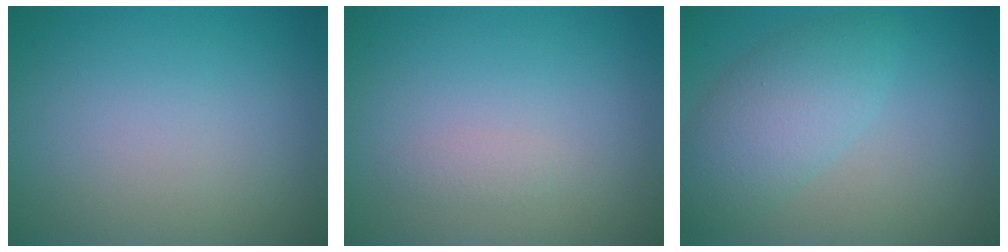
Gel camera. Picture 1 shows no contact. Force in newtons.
{"total": 0.7, "press": 0.7, "slide": 0.0}
{"total": 4.7, "press": 4.7, "slide": 0.2}